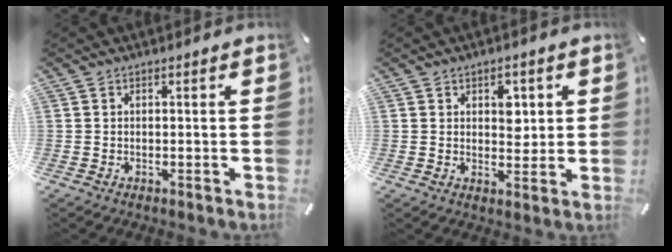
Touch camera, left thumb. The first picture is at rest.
{"total": 4.6, "force": [1.6, 3.3, 2.8], "torque": [-0.013, -0.011, 0.015]}